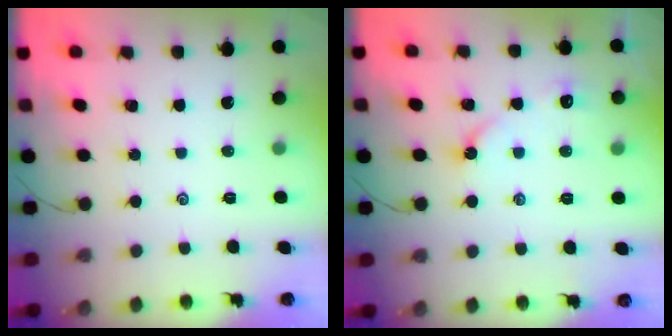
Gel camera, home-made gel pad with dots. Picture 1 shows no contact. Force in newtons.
{"total": 4.2, "press": 4.2, "slide": 0.6}